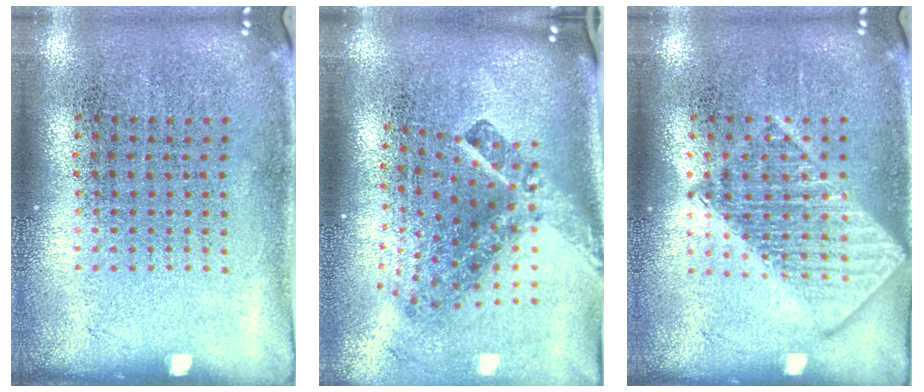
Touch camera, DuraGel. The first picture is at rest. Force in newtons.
{"total": 2.9, "press": 1.7, "slide": 2.3}
{"total": 3.0, "press": 2.9, "slide": 0.5}